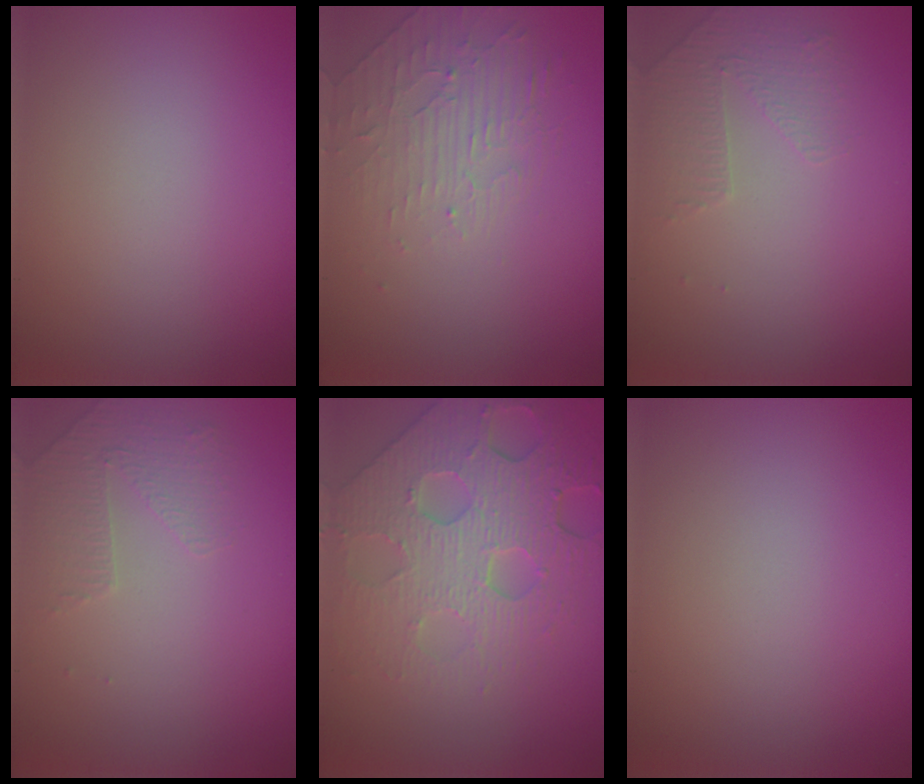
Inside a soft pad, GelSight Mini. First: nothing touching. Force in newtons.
{"total": 2.1, "press": 1.2, "slide": 1.7}
{"total": 1.4, "press": 0.9, "slide": 1.1}
{"total": 1.4, "press": 0.9, "slide": 1.1}
{"total": 8.2, "press": 5.7, "slide": 5.9}
{"total": 0.0}